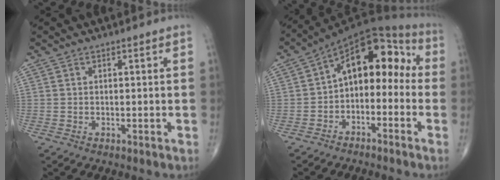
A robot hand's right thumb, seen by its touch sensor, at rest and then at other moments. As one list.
[{"total": 13.4, "force": [-1.3, 8.2, 10.5], "torque": [-0.120, 0.064, -0.036]}]